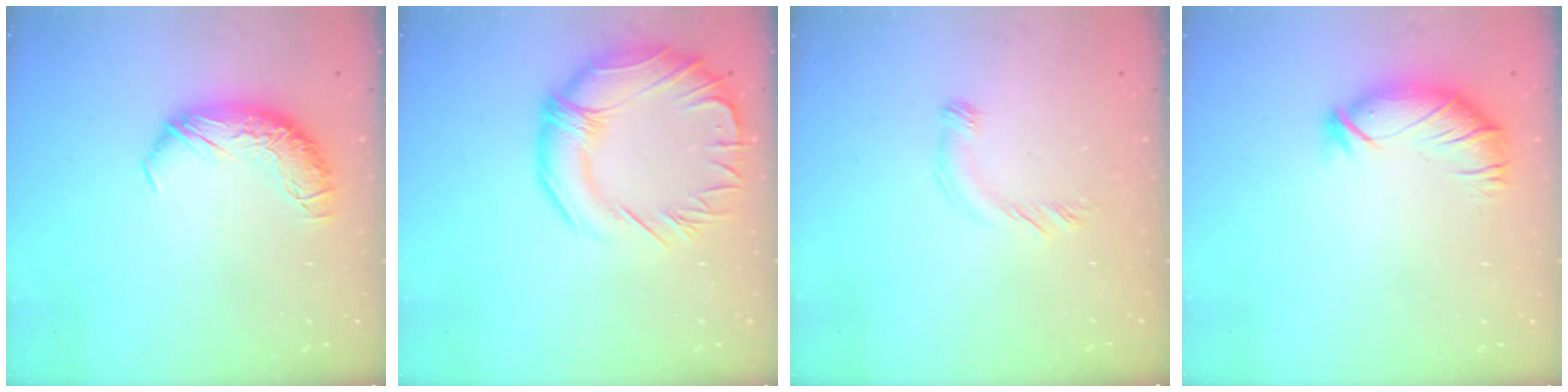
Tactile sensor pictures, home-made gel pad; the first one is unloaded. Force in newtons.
{"total": 9.6, "press": 9.0, "slide": 3.3}
{"total": 4.6, "press": 4.6, "slide": 0.5}
{"total": 2.9, "press": 2.3, "slide": 1.6}